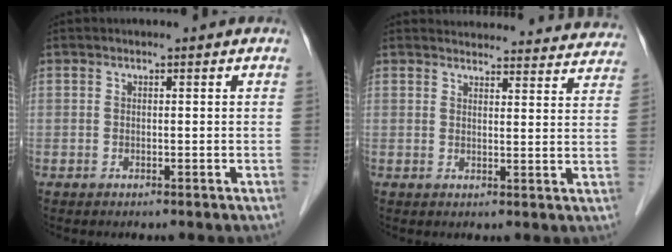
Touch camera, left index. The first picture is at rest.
{"total": 21.7, "force": [21.0, 4.2, 3.5], "torque": [-0.035, -0.033, 0.233]}